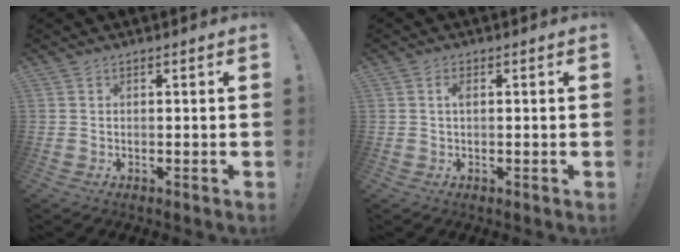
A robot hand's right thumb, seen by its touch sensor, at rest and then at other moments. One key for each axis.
{"total": 1.6, "fx": 0.2, "fy": 0.7, "fz": 1.4, "tx": -0.021, "ty": 0.001, "tz": 0.001}